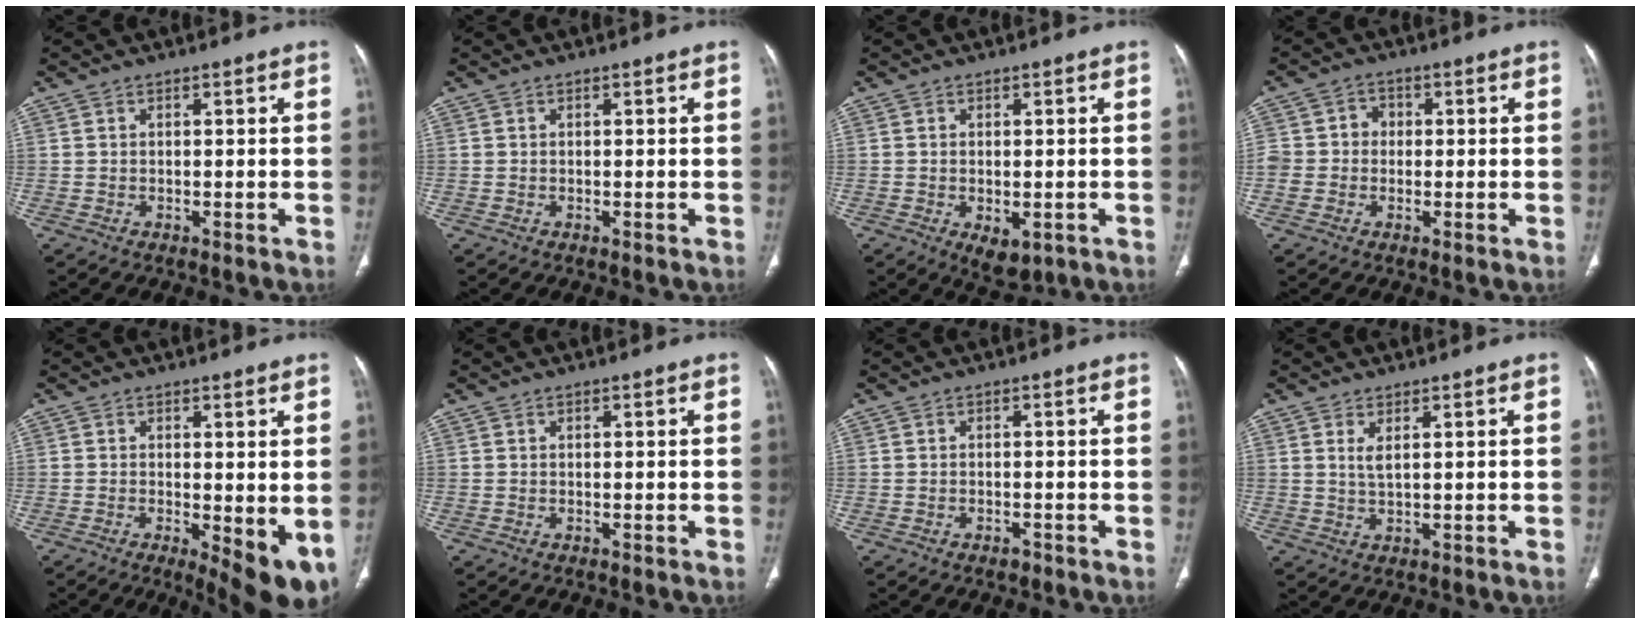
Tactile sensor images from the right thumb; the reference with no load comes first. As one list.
[{"total": 0.0}, {"total": 4.8, "force": [-1.5, 2.6, 3.7], "torque": [-0.051, -0.006, -0.010]}, {"total": 5.3, "force": [-0.3, 4.8, 2.2], "torque": [-0.020, 0.022, -0.010]}, {"total": 8.7, "force": [-1.5, 2.9, 8.0], "torque": [-0.108, -0.023, -0.014]}, {"total": 0.0}, {"total": 1.1, "force": [-0.8, 0.6, 0.4], "torque": [-0.007, 0.003, -0.012]}, {"total": 2.2, "force": [0.9, 0.6, 1.9], "torque": [-0.042, -0.009, 0.023]}]